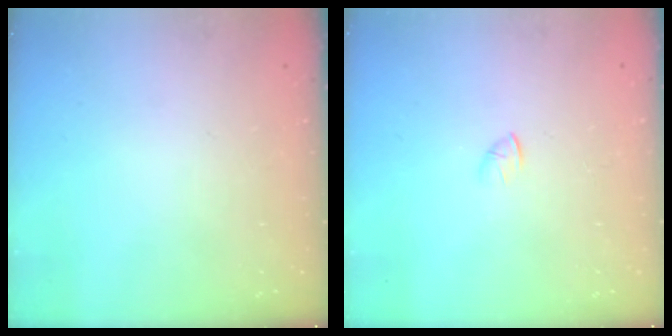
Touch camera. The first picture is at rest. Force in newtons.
{"total": 1.5, "press": 1.4, "slide": 0.4}